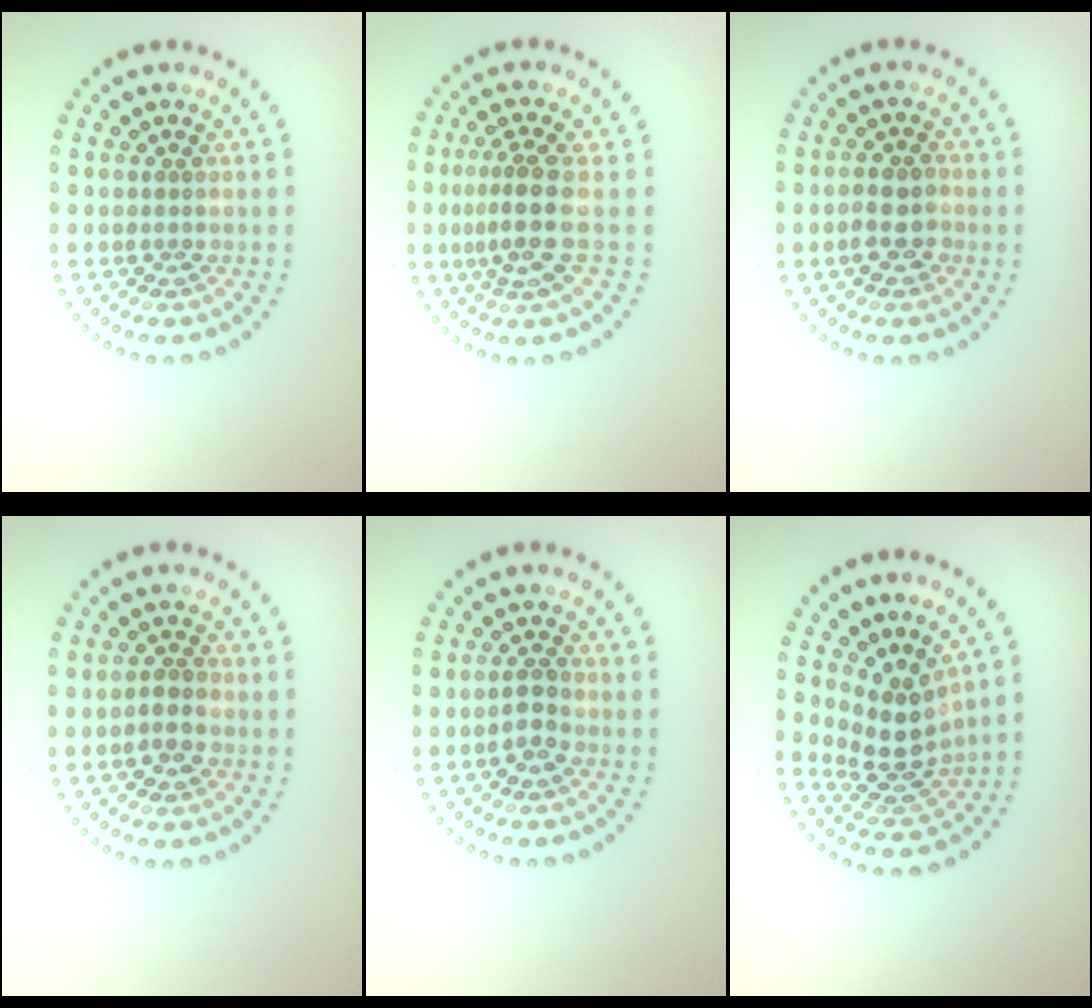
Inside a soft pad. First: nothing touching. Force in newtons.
{"total": 3.6, "press": 2.9, "slide": 2.1}
{"total": 2.8, "press": 2.7, "slide": 0.6}
{"total": 1.7, "press": 1.7, "slide": 0.3}
{"total": 1.9, "press": 1.8, "slide": 0.3}
{"total": 3.8, "press": 2.9, "slide": 2.4}